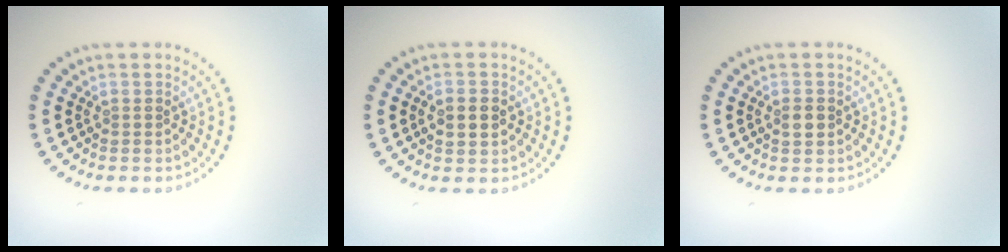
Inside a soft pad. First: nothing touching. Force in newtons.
{"total": 2.9, "press": 2.9, "slide": 0.2}
{"total": 1.1, "press": 1.1, "slide": 0.2}